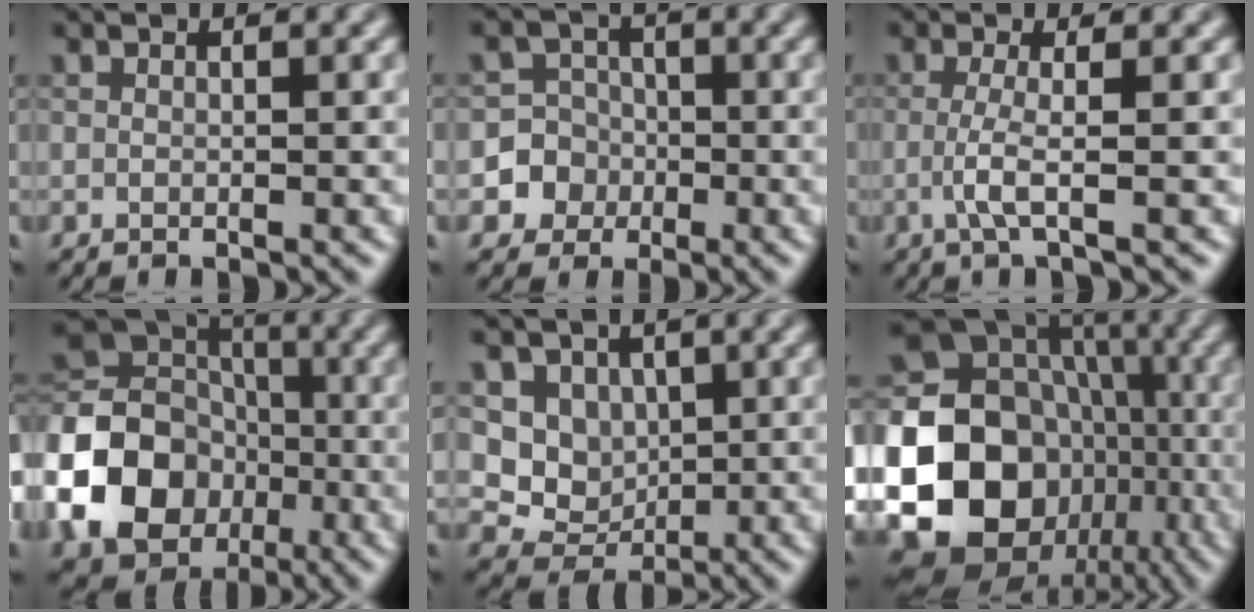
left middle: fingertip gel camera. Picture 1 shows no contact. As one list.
[{"total": 5.8, "force": [-1.7, 5.6, 0.2], "torque": [0.019, 0.011, -0.049]}, {"total": 2.5, "force": [-0.6, 0.4, 2.5], "torque": [-0.053, -0.004, -0.018]}, {"total": 13.3, "force": [-4.0, 10.9, 6.6], "torque": [-0.144, -0.012, -0.092]}, {"total": 4.4, "force": [0.7, 3.9, 2.0], "torque": [-0.033, -0.013, 0.009]}, {"total": 23.5, "force": [-5.5, 20.5, 10.2], "torque": [-0.208, -0.036, -0.114]}]